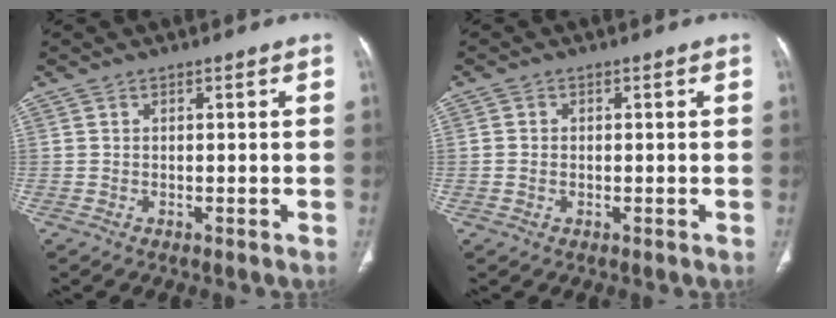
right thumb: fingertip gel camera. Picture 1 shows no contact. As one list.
[{"total": 1.5, "force": [-0.1, 1.2, 0.9], "torque": [-0.018, 0.005, -0.002]}]